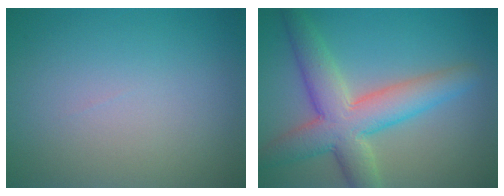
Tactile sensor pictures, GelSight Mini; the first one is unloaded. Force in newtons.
{"total": 7.3, "press": 7.3, "slide": 0.4}